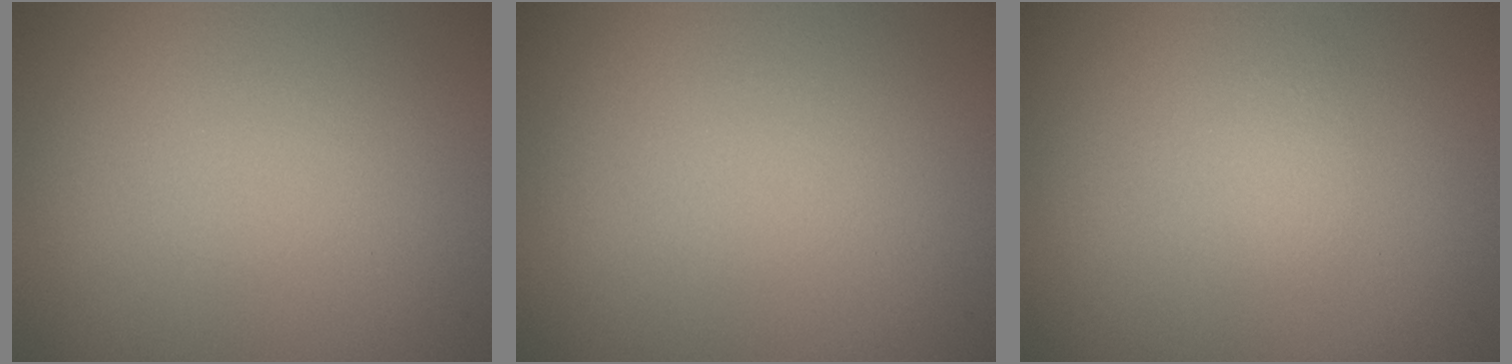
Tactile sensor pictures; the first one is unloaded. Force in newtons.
{"total": 0.0}
{"total": 0.8, "press": 0.8, "slide": 0.0}